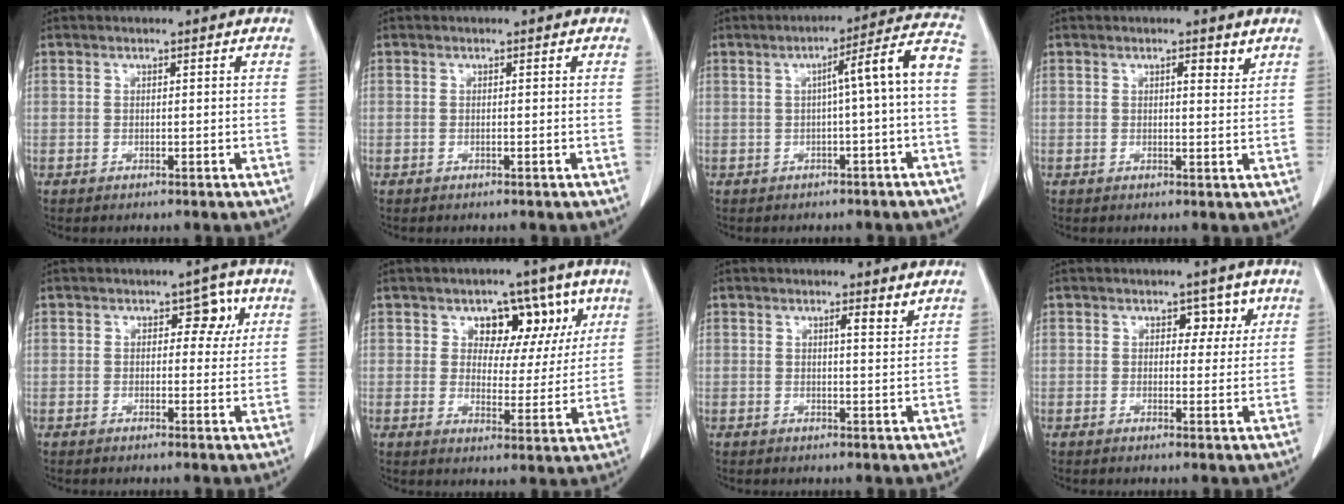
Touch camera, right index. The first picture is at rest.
{"total": 0.0}
{"total": 8.3, "force": [-0.7, -0.7, 8.3], "torque": [-0.109, 0.025, -0.011]}
{"total": 1.9, "force": [1.3, 0.5, 1.3], "torque": [-0.020, -0.004, 0.017]}
{"total": 3.8, "force": [1.3, 2.3, 2.8], "torque": [-0.025, 0.014, 0.015]}
{"total": 9.2, "force": [4.3, 6.3, 5.2], "torque": [-0.049, 0.017, 0.060]}
{"total": 1.8, "force": [1.3, 0.0, 1.2], "torque": [-0.020, -0.004, 0.020]}
{"total": 3.0, "force": [1.4, 2.1, 1.6], "torque": [-0.010, 0.005, 0.016]}